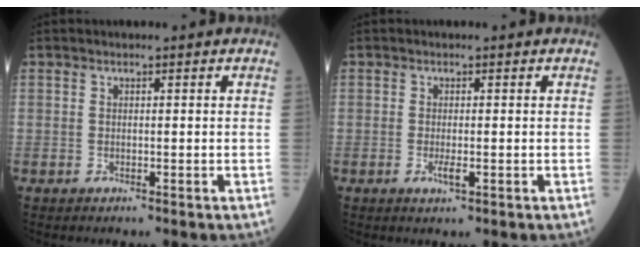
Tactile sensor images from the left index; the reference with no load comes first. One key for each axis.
{"total": 1.6, "fx": -0.4, "fy": 0.4, "fz": 1.5, "tx": -0.030, "ty": -0.002, "tz": -0.002}